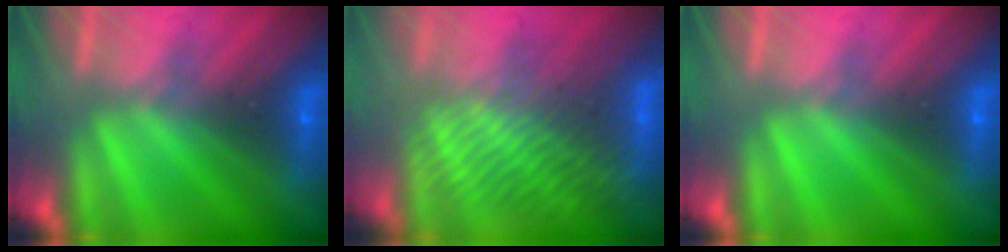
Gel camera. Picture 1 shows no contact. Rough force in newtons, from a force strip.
{"total": 3.8}
{"total": 0.0}